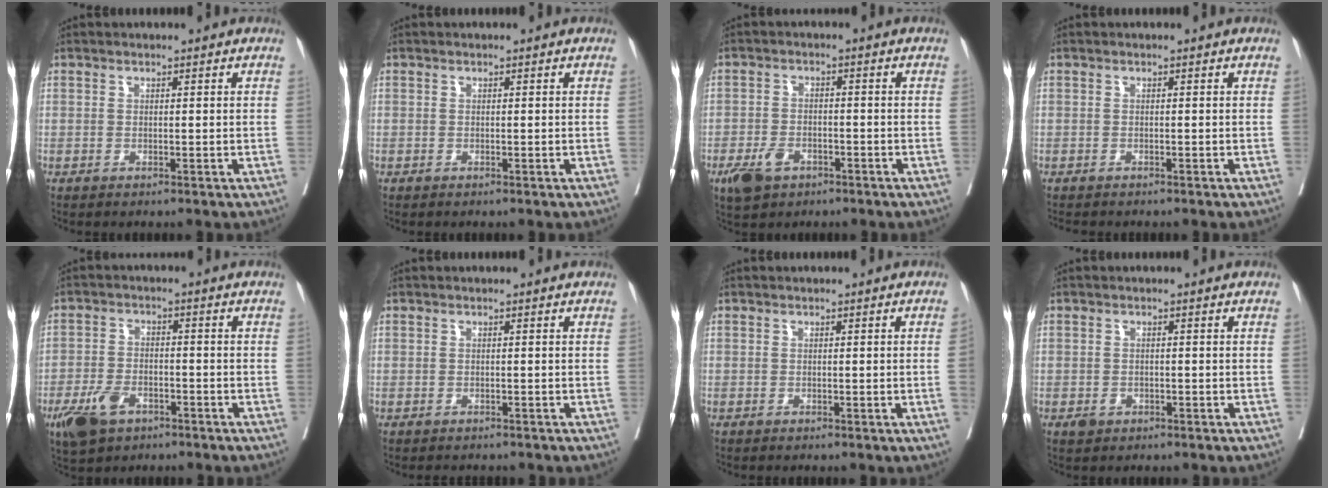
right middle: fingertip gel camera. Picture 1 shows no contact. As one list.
[{"total": 0.0}, {"total": 5.0, "force": [-2.8, 3.0, 2.8], "torque": [-0.059, -0.002, -0.044]}, {"total": 2.2, "force": [-2.0, 0.6, 0.8], "torque": [-0.014, -0.005, -0.026]}, {"total": 7.0, "force": [-4.0, 3.8, 4.3], "torque": [-0.091, -0.007, -0.067]}, {"total": 2.6, "force": [-2.3, 1.1, 0.6], "torque": [-0.009, -0.004, -0.030]}, {"total": 1.0, "force": [-0.1, -0.4, 0.9], "torque": [-0.010, -0.001, 0.001]}, {"total": 1.6, "force": [-0.8, 1.2, 0.6], "torque": [-0.010, 0.002, -0.007]}]